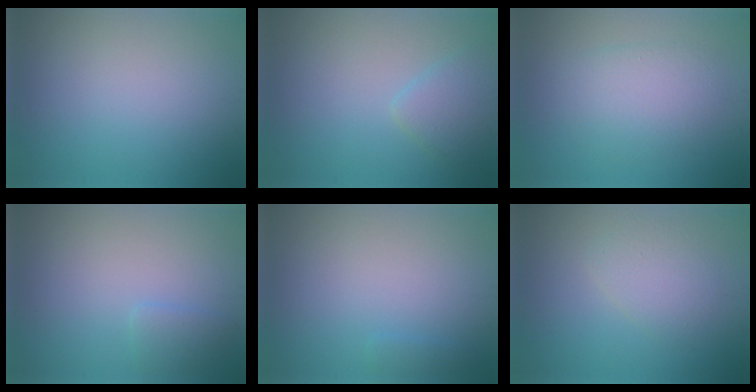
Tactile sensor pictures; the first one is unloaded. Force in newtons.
{"total": 2.5, "press": 2.5, "slide": 0.2}
{"total": 3.6, "press": 3.6, "slide": 0.3}
{"total": 1.4, "press": 1.4, "slide": 0.1}
{"total": 0.7, "press": 0.7, "slide": 0.0}
{"total": 2.4, "press": 2.4, "slide": 0.1}